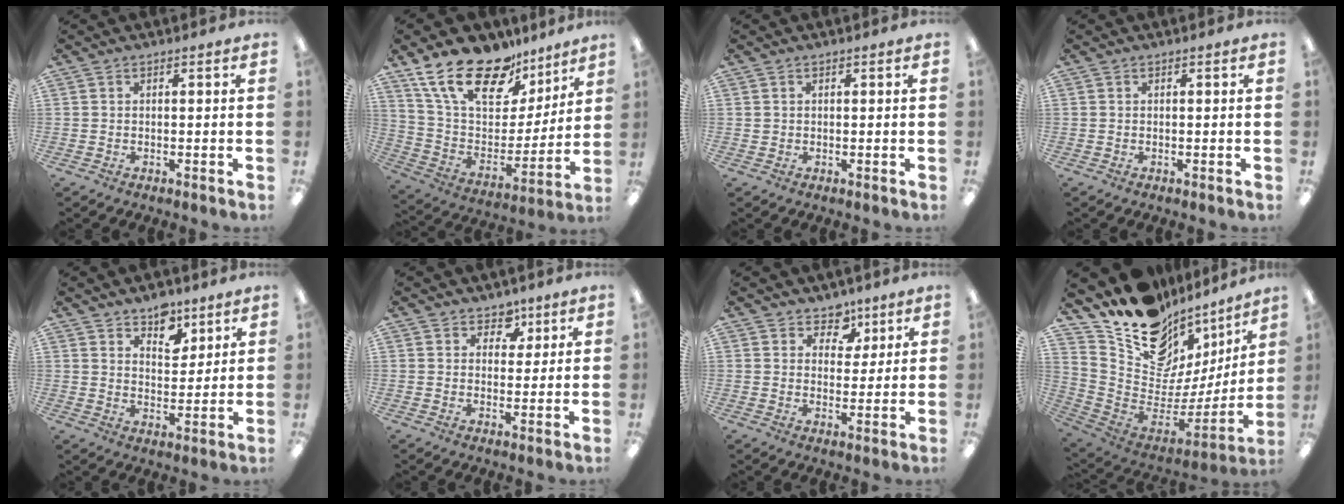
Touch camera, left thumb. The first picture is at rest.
{"total": 22.1, "force": [15.4, 10.5, 11.8], "torque": [-0.216, -0.095, 0.280]}
{"total": 0.7, "force": [0.3, 0.7, 0.0], "torque": [0.000, 0.004, 0.005]}
{"total": 0.0}
{"total": 7.6, "force": [5.9, 4.2, 2.2], "torque": [-0.018, -0.035, 0.103]}
{"total": 5.3, "force": [3.1, 4.0, 1.6], "torque": [-0.005, -0.014, 0.051]}
{"total": 6.5, "force": [4.1, 4.8, 1.4], "torque": [-0.010, -0.024, 0.072]}
{"total": 17.1, "force": [11.0, 10.9, 7.3], "torque": [-0.101, -0.100, 0.210]}